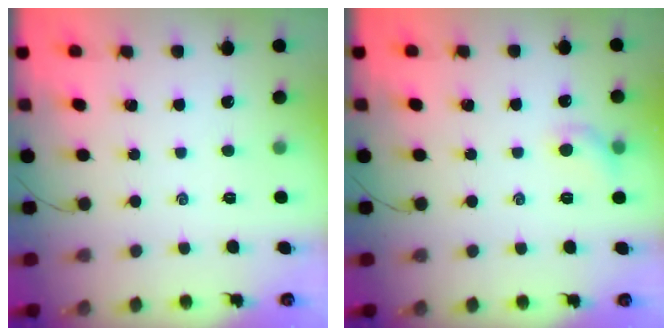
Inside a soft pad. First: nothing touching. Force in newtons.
{"total": 6.6, "press": 6.5, "slide": 1.4}